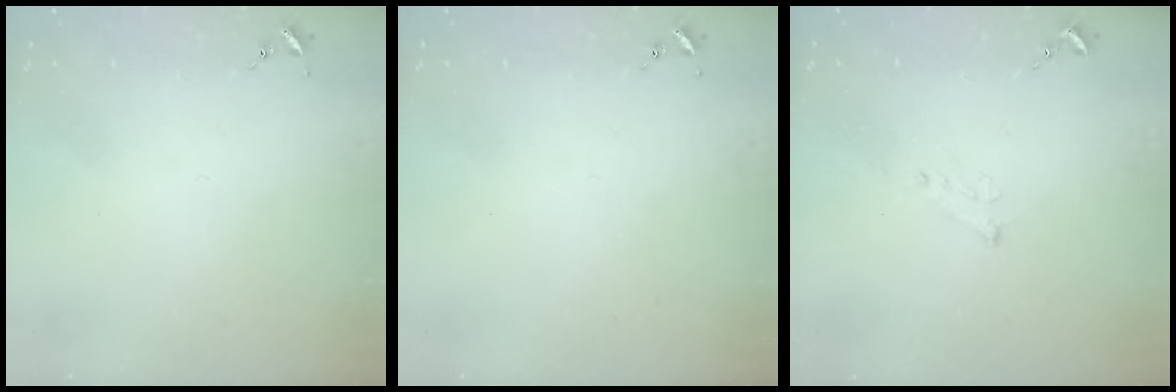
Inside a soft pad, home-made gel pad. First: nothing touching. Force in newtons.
{"total": 0.0}
{"total": 7.0, "press": 6.9, "slide": 0.8}